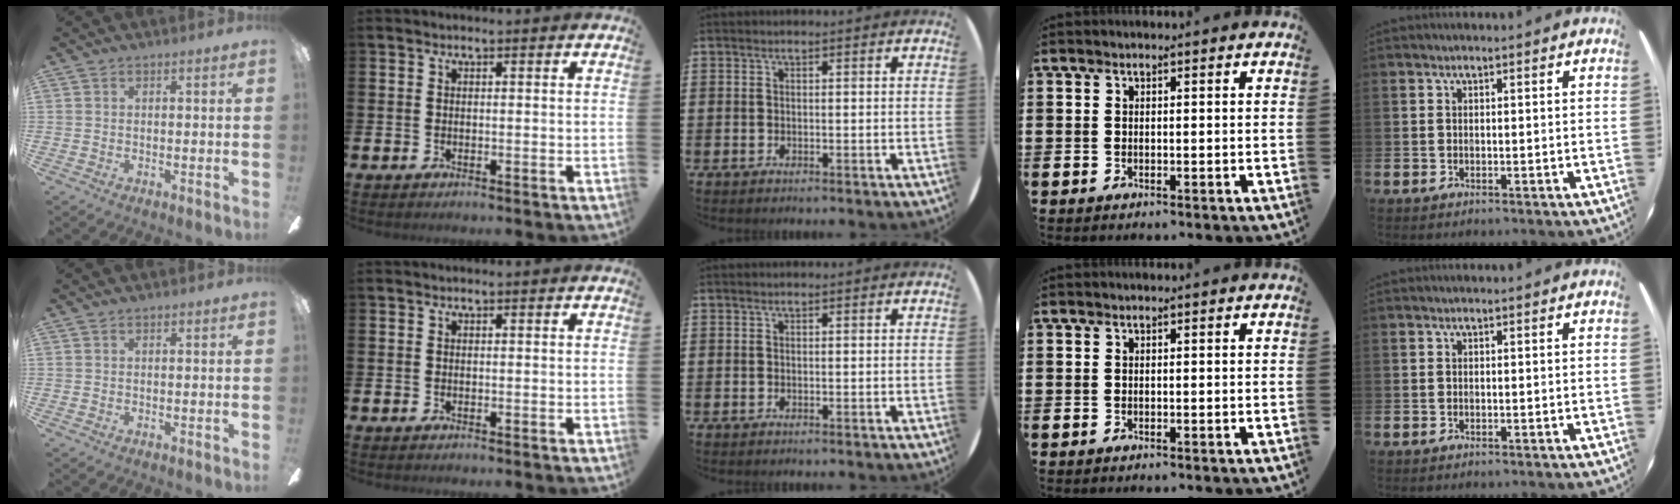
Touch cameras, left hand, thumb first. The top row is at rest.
{}